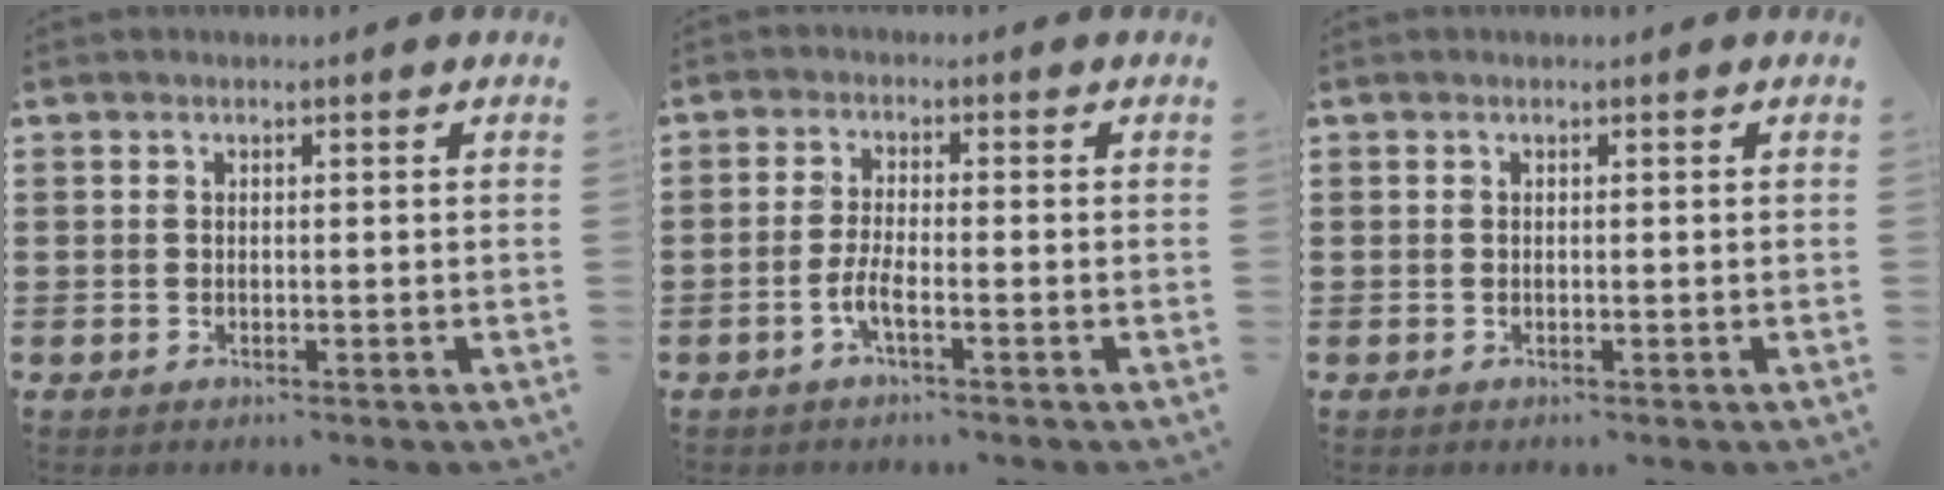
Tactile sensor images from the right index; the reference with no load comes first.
{"total": 3.3, "force": [-1.6, 0.2, 2.9], "torque": [-0.065, -0.008, -0.033]}
{"total": 0.0}